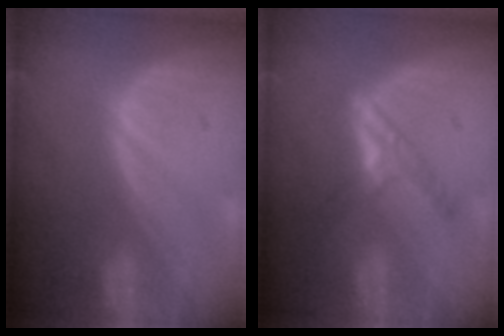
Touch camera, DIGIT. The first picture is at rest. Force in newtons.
{"total": 5.1, "press": 4.9, "slide": 1.6}